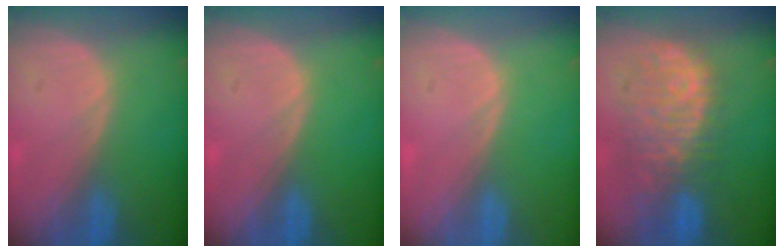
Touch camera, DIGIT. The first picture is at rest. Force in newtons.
{"total": 0.0}
{"total": 0.0}
{"total": 10.9, "press": 9.5, "slide": 5.4}